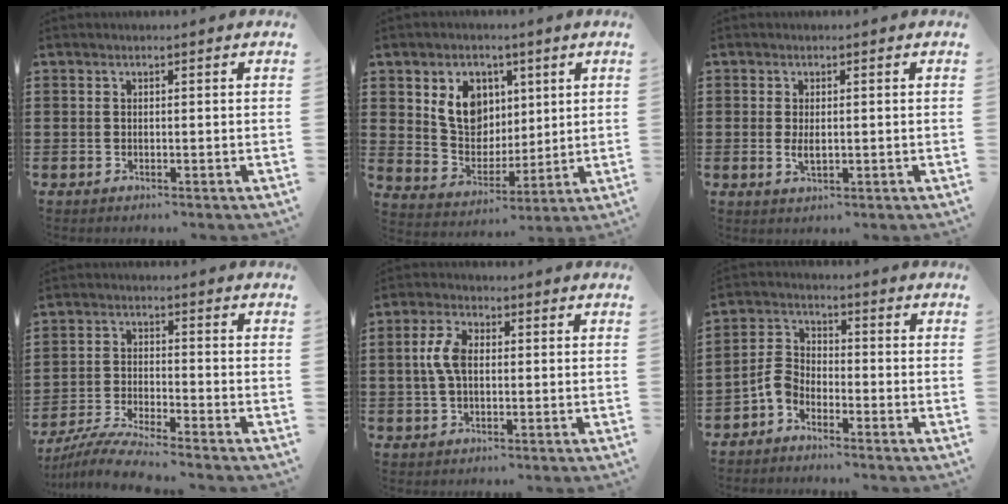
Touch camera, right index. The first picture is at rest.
{"total": 8.3, "force": [3.3, 6.8, 3.5], "torque": [-0.084, 0.012, 0.062]}
{"total": 2.1, "force": [0.1, 1.0, 1.8], "torque": [-0.036, 0.004, 0.001]}
{"total": 5.4, "force": [-5.1, -0.3, 1.8], "torque": [-0.051, -0.016, -0.103]}
{"total": 5.3, "force": [0.4, 2.7, 4.5], "torque": [-0.108, 0.005, 0.001]}
{"total": 4.0, "force": [-3.1, 2.1, 1.5], "torque": [-0.047, 0.005, -0.065]}